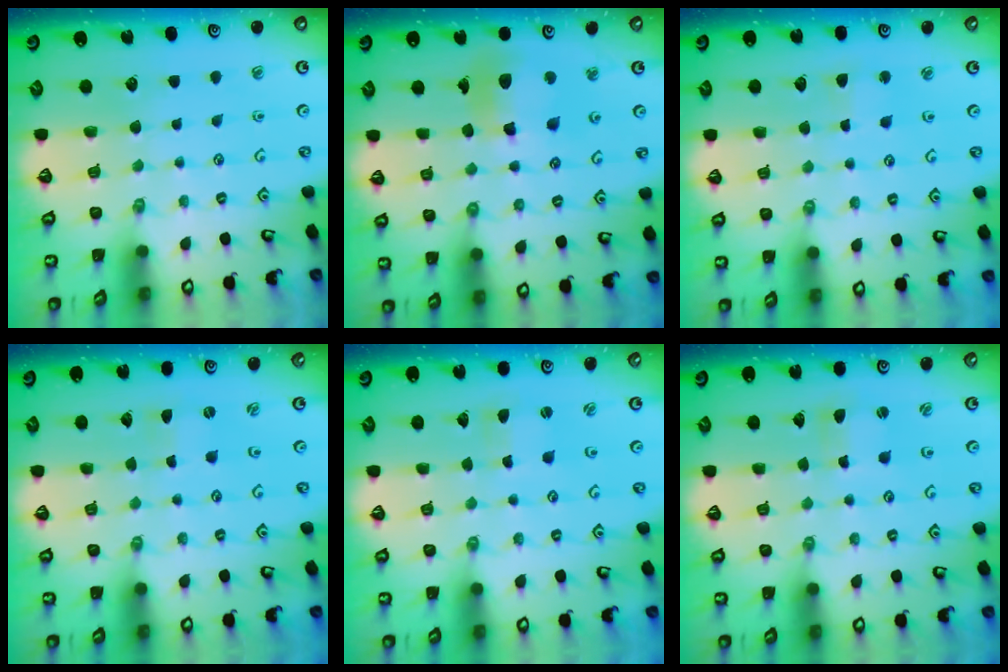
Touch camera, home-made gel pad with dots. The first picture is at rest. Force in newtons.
{"total": 12.0, "press": 11.9, "slide": 1.5}
{"total": 2.4, "press": 2.4, "slide": 0.3}
{"total": 0.0}
{"total": 1.3, "press": 1.2, "slide": 0.3}
{"total": 2.2, "press": 2.2, "slide": 0.3}